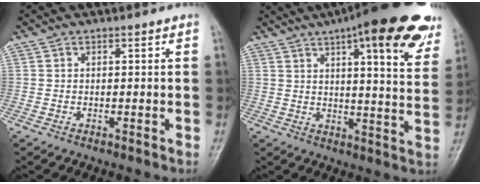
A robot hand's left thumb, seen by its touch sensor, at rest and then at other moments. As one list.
[{"total": 22.1, "force": [13.0, 5.8, 16.9], "torque": [-0.202, -0.029, 0.159]}]